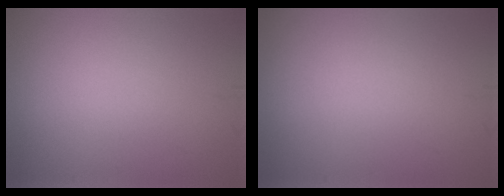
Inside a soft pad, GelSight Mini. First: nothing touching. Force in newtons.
{"total": 0.0}